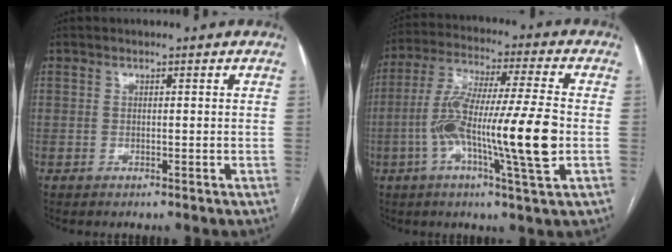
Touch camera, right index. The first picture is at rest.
{"total": 16.5, "force": [-3.1, 0.4, 16.2], "torque": [-0.302, 0.001, -0.059]}